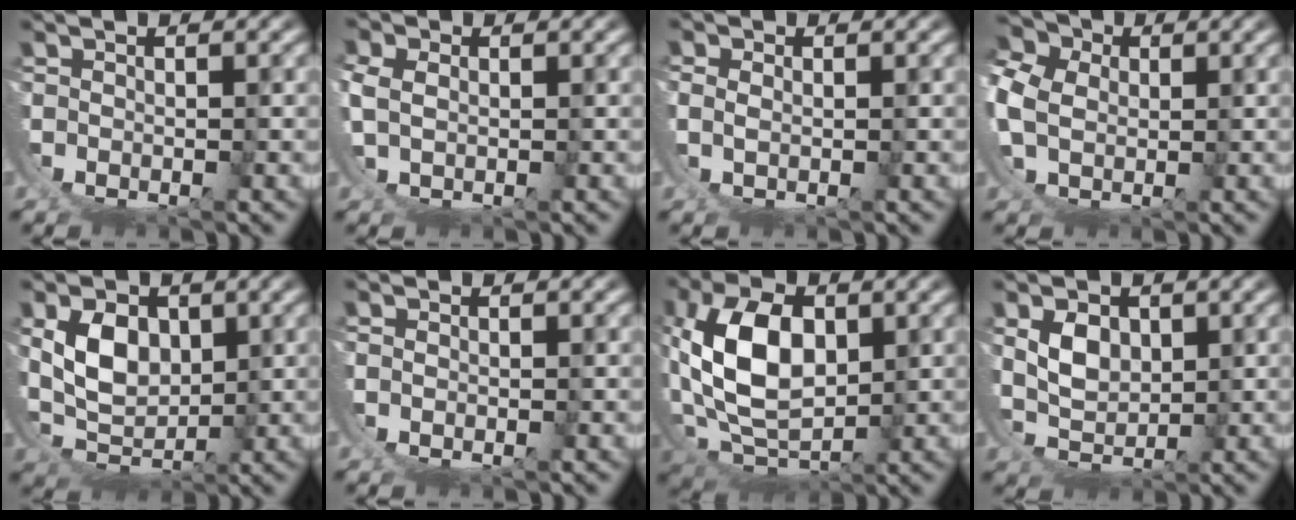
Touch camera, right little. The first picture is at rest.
{"total": 2.5, "force": [1.7, 1.5, 1.1], "torque": [-0.040, 0.002, 0.028]}
{"total": 1.3, "force": [1.0, 0.2, 0.8], "torque": [-0.021, 0.002, 0.017]}
{"total": 8.8, "force": [4.6, 6.1, 4.4], "torque": [-0.097, 0.024, 0.055]}
{"total": 4.9, "force": [3.2, 2.0, 3.1], "torque": [-0.069, -0.017, 0.071]}
{"total": 0.0}
{"total": 9.3, "force": [2.8, 5.3, 7.1], "torque": [-0.181, -0.037, 0.078]}
{"total": 3.6, "force": [3.2, 0.5, 1.6], "torque": [-0.029, -0.010, 0.072]}